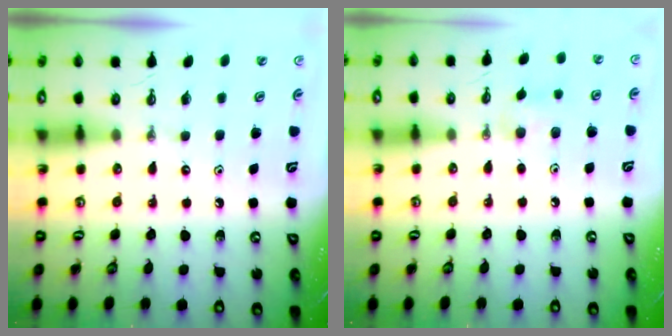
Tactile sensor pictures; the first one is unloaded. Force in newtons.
{"total": 6.3, "press": 6.2, "slide": 0.9}